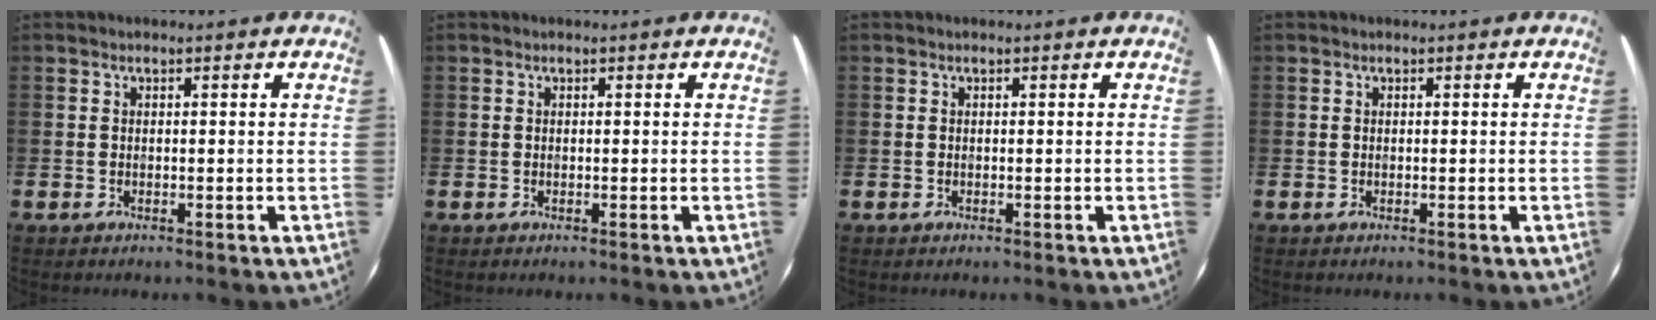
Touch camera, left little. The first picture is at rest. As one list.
[{"total": 0.0}, {"total": 0.0}, {"total": 0.0}]